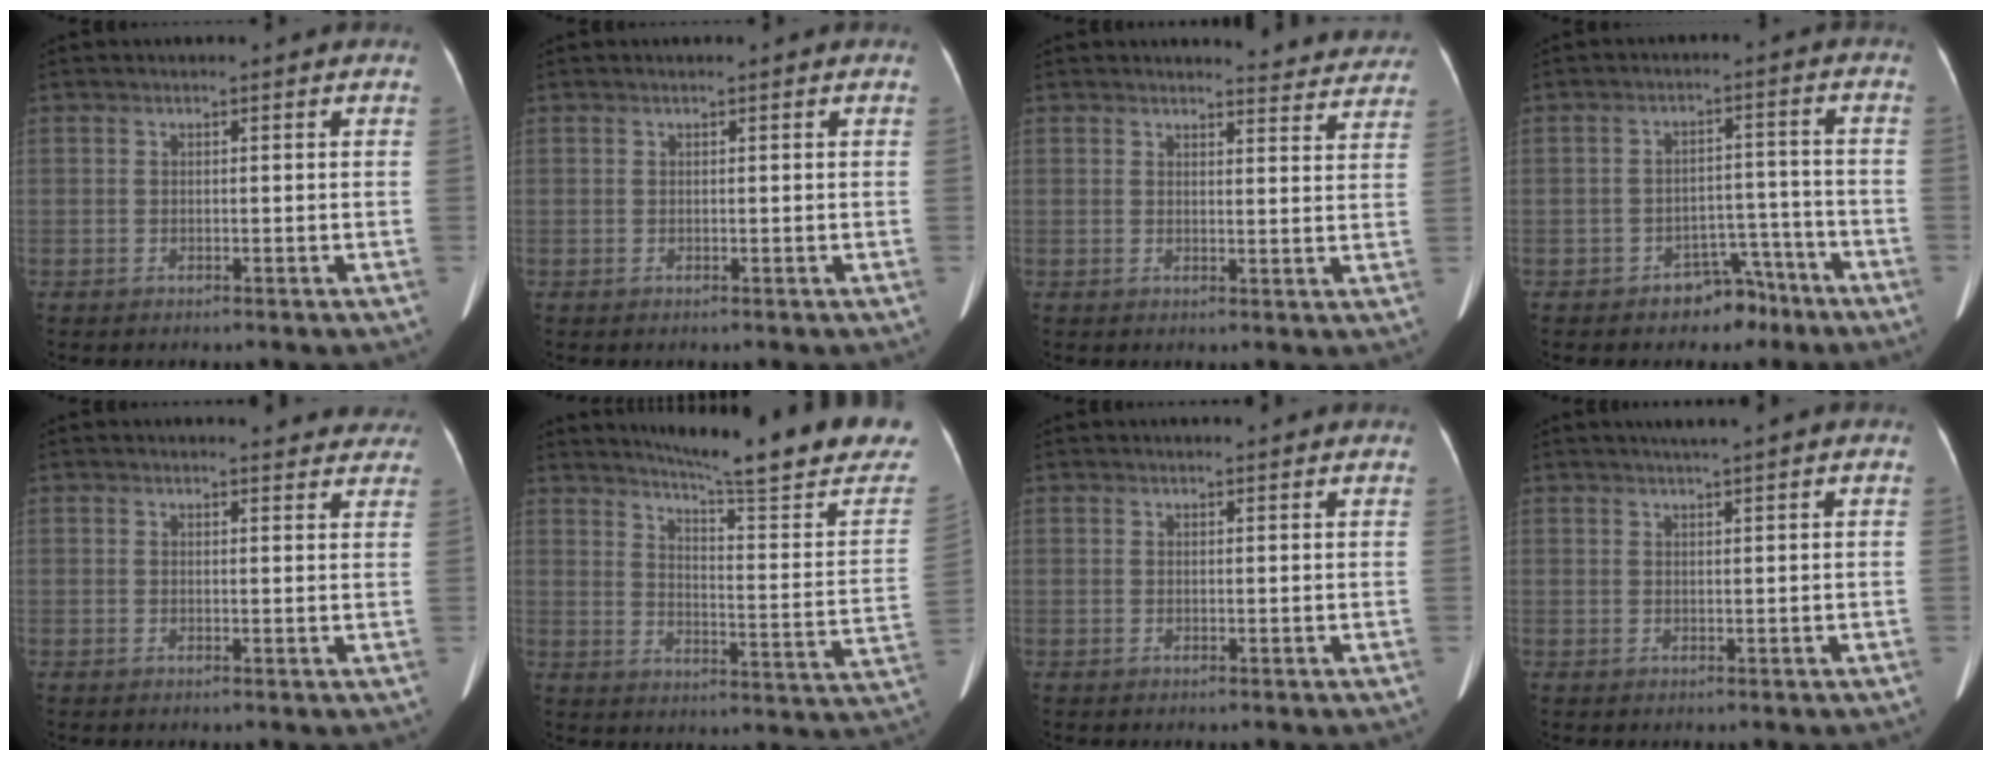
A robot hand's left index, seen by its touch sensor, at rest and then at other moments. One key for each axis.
{"total": 0.0}
{"total": 8.2, "fx": 8.1, "fy": 1.3, "fz": 0.5, "tx": 0.014, "ty": -0.024, "tz": 0.069}
{"total": 5.7, "fx": -4.1, "fy": 3.4, "fz": 1.9, "tx": -0.018, "ty": 0.026, "tz": -0.054}
{"total": 6.6, "fx": 6.3, "fy": 1.5, "fz": 1.1, "tx": 0.008, "ty": -0.009, "tz": 0.044}
{"total": 21.9, "fx": 18.9, "fy": 0.4, "fz": 11.0, "tx": -0.150, "ty": -0.079, "tz": 0.232}
{"total": 3.0, "fx": 2.9, "fy": 0.4, "fz": 0.9, "tx": -0.013, "ty": 0.016, "tz": 0.033}
{"total": 2.8, "fx": 2.2, "fy": -0.5, "fz": 1.6, "tx": -0.019, "ty": 0.011, "tz": 0.038}